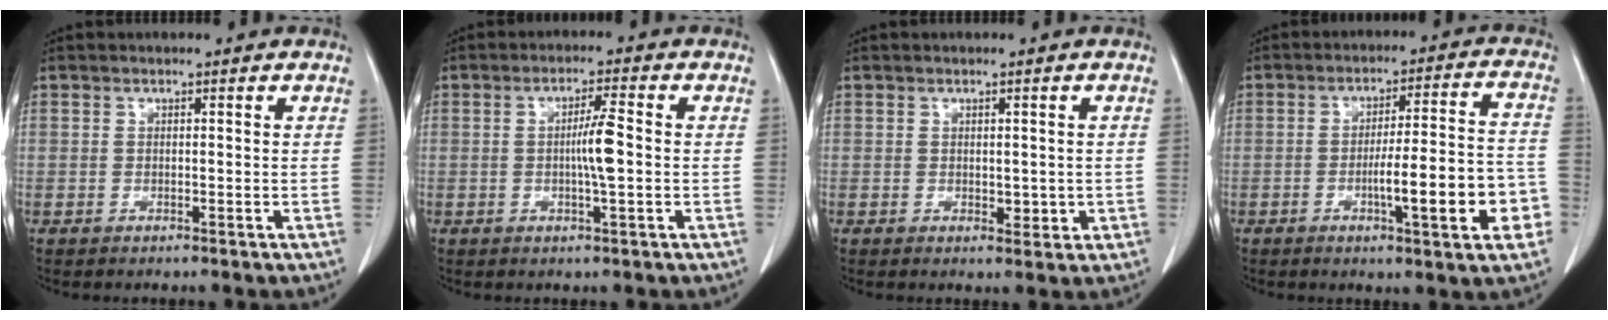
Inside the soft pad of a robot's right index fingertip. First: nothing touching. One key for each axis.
{"total": 4.7, "fx": -0.2, "fy": 0.0, "fz": 4.7, "tx": -0.083, "ty": 0.001, "tz": -0.004}
{"total": 2.2, "fx": -0.2, "fy": 1.3, "fz": 1.7, "tx": -0.020, "ty": -0.001, "tz": 0.005}
{"total": 13.0, "fx": -4.2, "fy": 1.6, "fz": 12.2, "tx": -0.174, "ty": 0.014, "tz": -0.055}